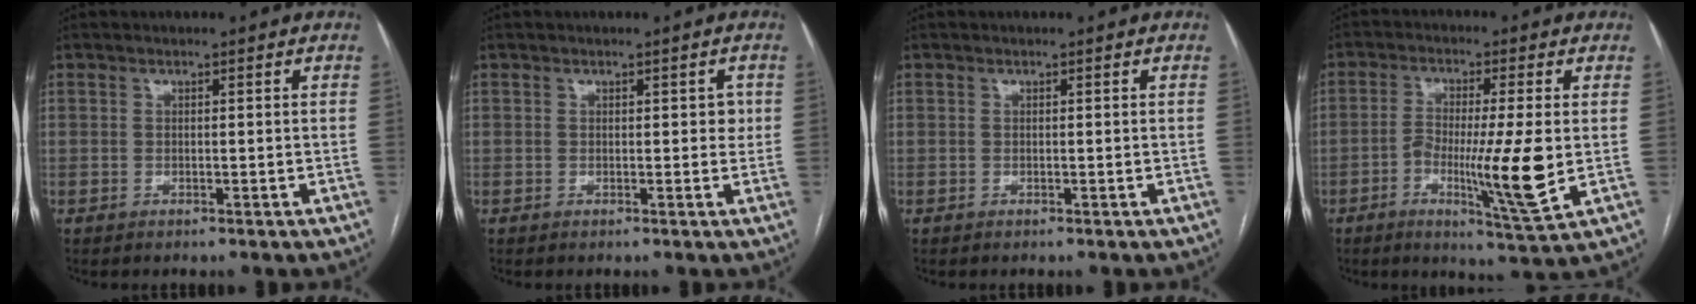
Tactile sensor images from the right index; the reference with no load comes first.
{"total": 1.7, "force": [0.3, 1.2, 1.3], "torque": [-0.009, 0.009, 0.002]}
{"total": 0.0}
{"total": 10.7, "force": [-2.0, 0.3, 10.5], "torque": [-0.183, -0.021, -0.037]}